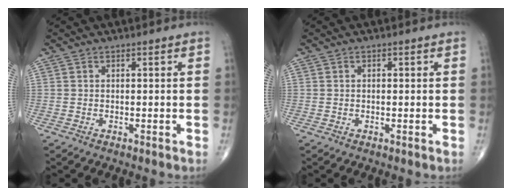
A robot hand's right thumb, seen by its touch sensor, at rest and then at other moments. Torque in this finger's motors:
{"motor_torque": [-0.71, 0.01, 0.12, 0.17, 0.01]}